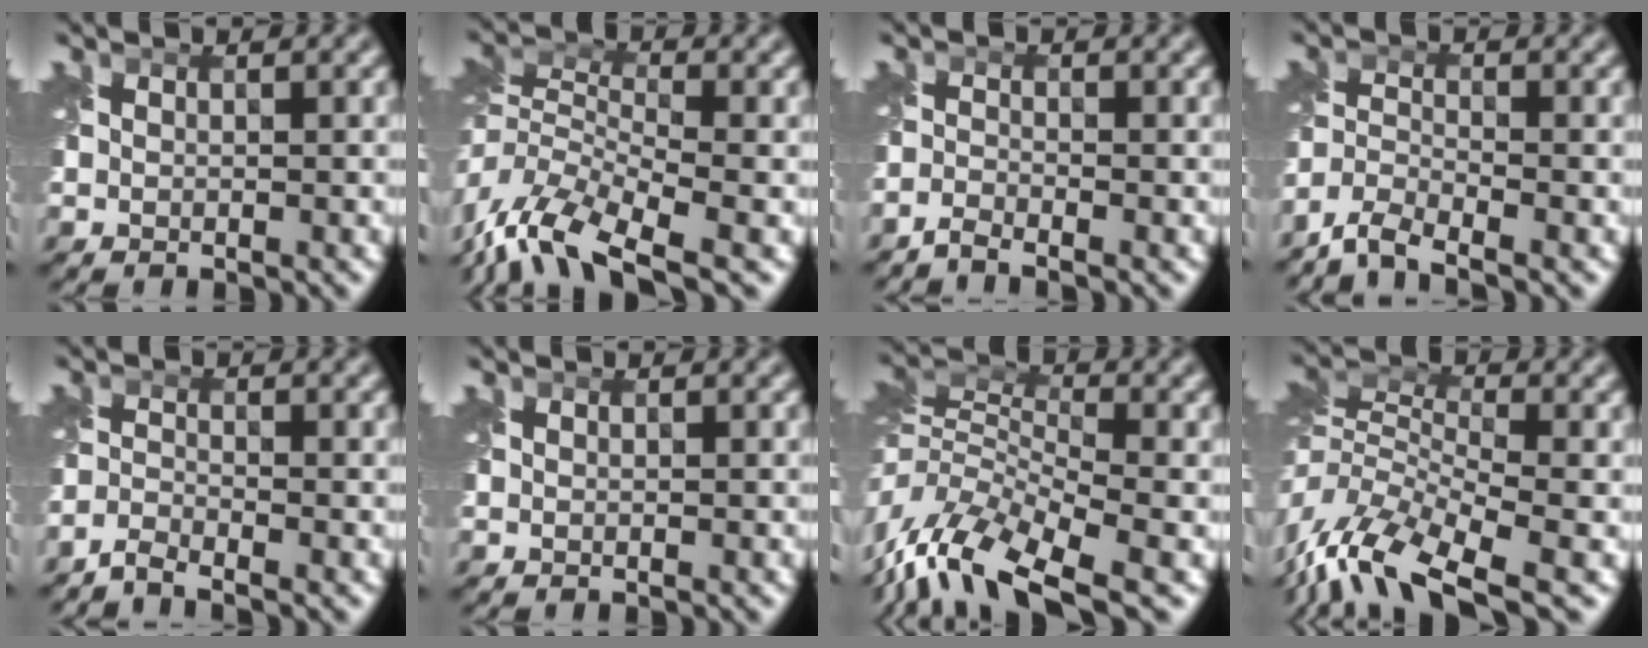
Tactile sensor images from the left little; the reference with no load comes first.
{"total": 9.8, "force": [-6.3, 3.8, 6.5], "torque": [-0.129, -0.008, -0.127]}
{"total": 1.5, "force": [-1.4, 0.0, 0.4], "torque": [-0.009, -0.007, -0.042]}
{"total": 3.9, "force": [-3.5, 0.6, 1.7], "torque": [-0.038, -0.007, -0.080]}
{"total": 2.0, "force": [-1.9, 0.0, 0.5], "torque": [-0.011, -0.004, -0.051]}
{"total": 0.0}
{"total": 9.6, "force": [-5.3, 4.0, 6.9], "torque": [-0.136, 0.000, -0.113]}
{"total": 9.5, "force": [-5.2, 4.0, 6.9], "torque": [-0.135, -0.003, -0.111]}